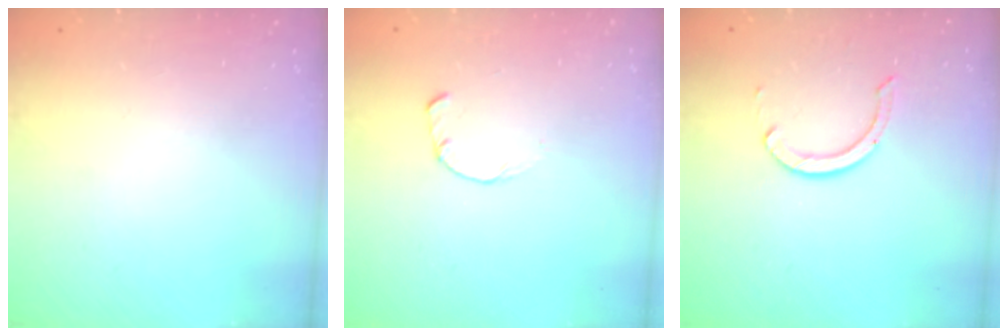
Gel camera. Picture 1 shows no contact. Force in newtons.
{"total": 1.7, "press": 1.7, "slide": 0.2}
{"total": 7.0, "press": 6.9, "slide": 0.8}